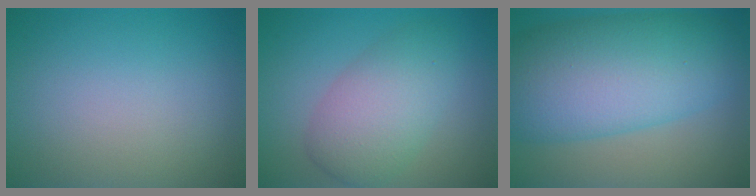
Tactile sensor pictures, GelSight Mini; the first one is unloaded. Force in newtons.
{"total": 5.2, "press": 5.2, "slide": 0.3}
{"total": 11.6, "press": 11.6, "slide": 0.2}